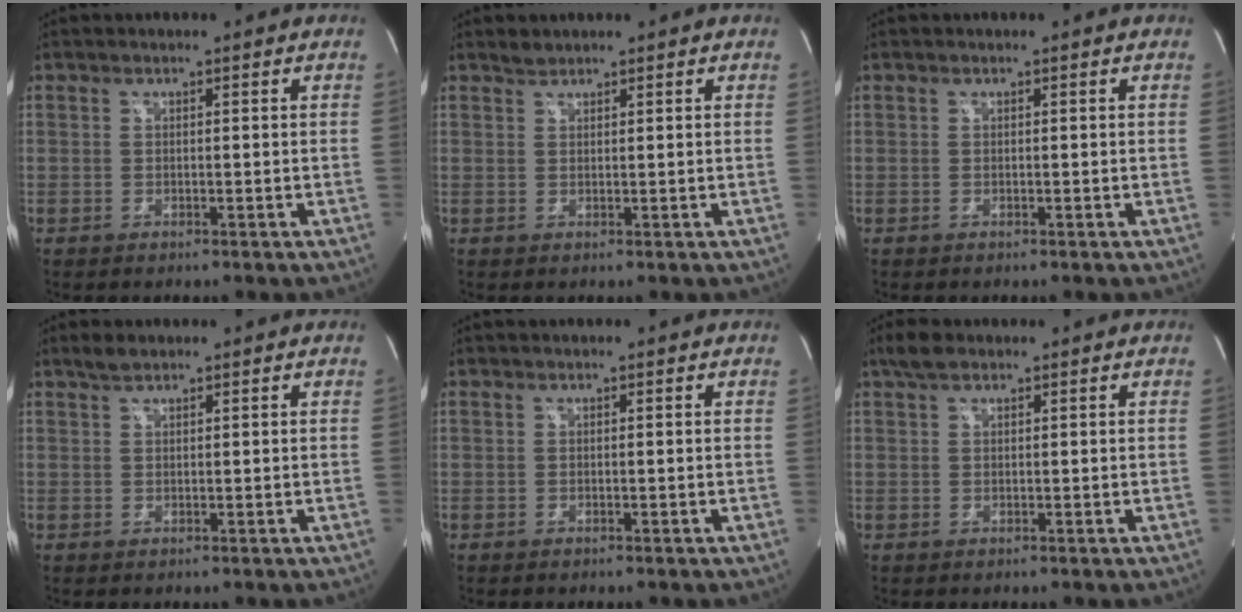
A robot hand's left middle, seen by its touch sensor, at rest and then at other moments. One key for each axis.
{"total": 1.2, "fx": 1.1, "fy": 0.2, "fz": 0.0, "tx": -0.007, "ty": 0.001, "tz": 0.024}
{"total": 0.0}
{"total": 1.8, "fx": 1.6, "fy": 0.4, "fz": 0.8, "tx": -0.026, "ty": 0.006, "tz": 0.033}
{"total": 0.0}
{"total": 3.1, "fx": 2.3, "fy": 1.2, "fz": 1.7, "tx": -0.041, "ty": 0.014, "tz": 0.045}